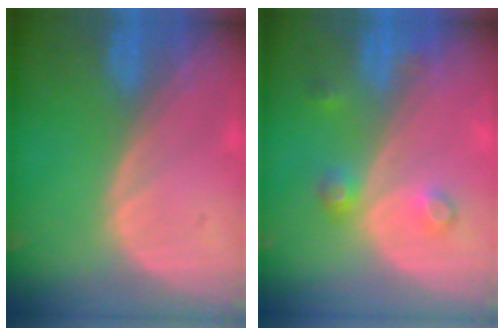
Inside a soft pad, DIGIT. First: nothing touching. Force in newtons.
{"total": 3.5, "press": 3.2, "slide": 1.6}